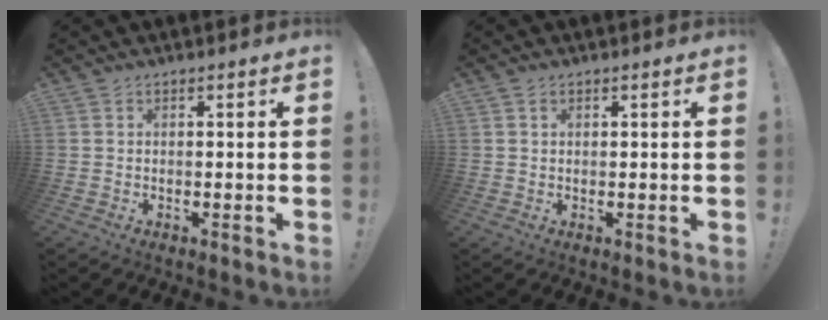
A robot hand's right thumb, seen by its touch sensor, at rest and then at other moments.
{"total": 0.9, "force": [0.4, 0.8, -0.1], "torque": [0.009, 0.000, 0.007]}